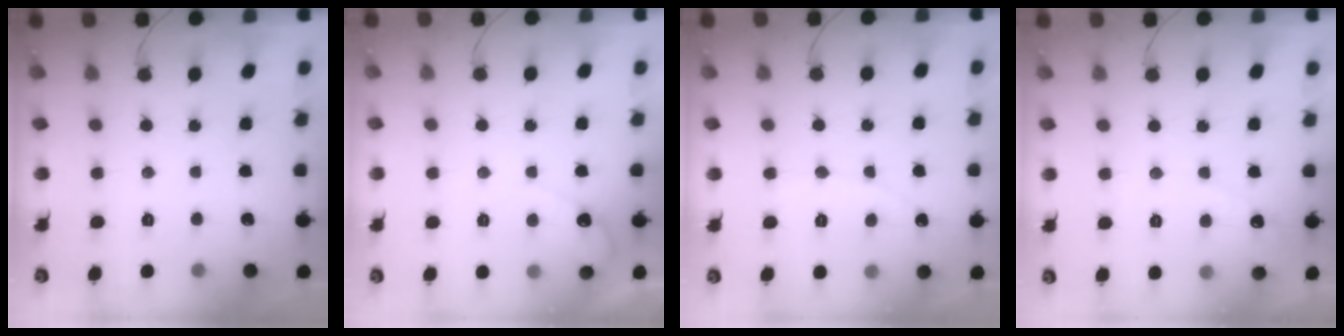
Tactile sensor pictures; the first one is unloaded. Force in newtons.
{"total": 3.7, "press": 3.7, "slide": 0.2}
{"total": 3.3, "press": 3.3, "slide": 0.2}
{"total": 3.8, "press": 3.8, "slide": 0.3}